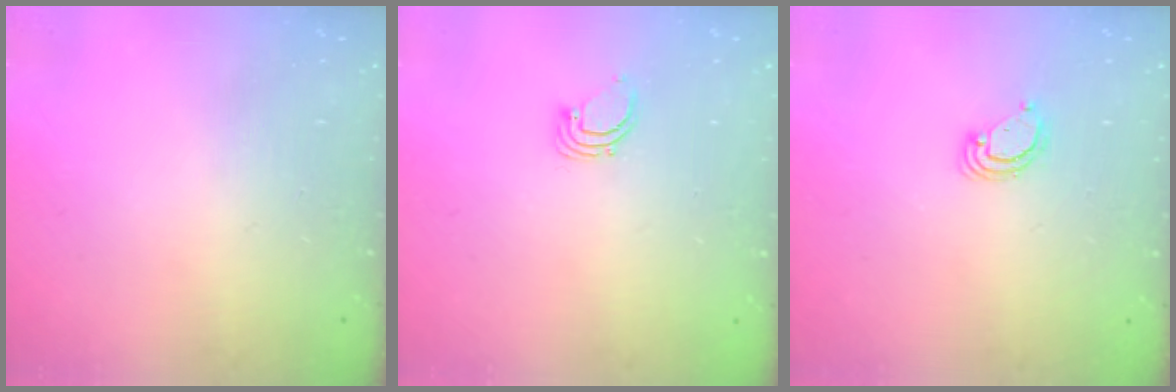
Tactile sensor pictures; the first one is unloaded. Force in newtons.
{"total": 2.3, "press": 2.3, "slide": 0.1}
{"total": 4.1, "press": 4.1, "slide": 0.2}